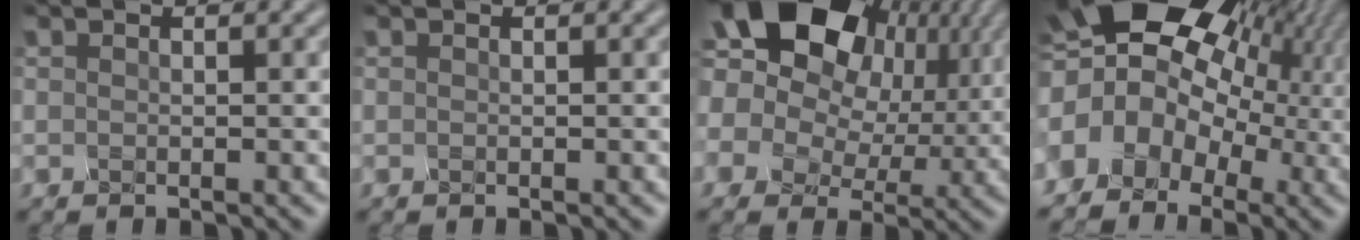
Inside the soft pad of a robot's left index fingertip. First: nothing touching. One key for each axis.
{"total": 0.0}
{"total": 14.0, "fx": 5.0, "fy": 9.8, "fz": 8.6, "tx": -0.180, "ty": 0.018, "tz": 0.113}
{"total": 13.4, "fx": 1.3, "fy": 10.3, "fz": 8.5, "tx": -0.178, "ty": 0.004, "tz": 0.059}